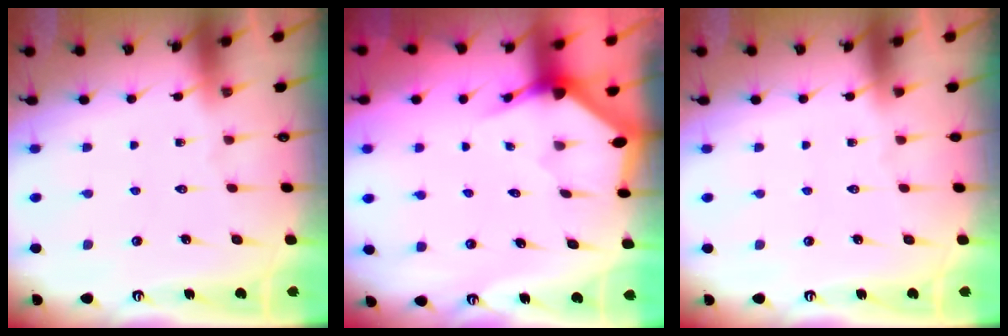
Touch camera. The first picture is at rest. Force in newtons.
{"total": 3.1, "press": 3.1, "slide": 0.2}
{"total": 0.0}